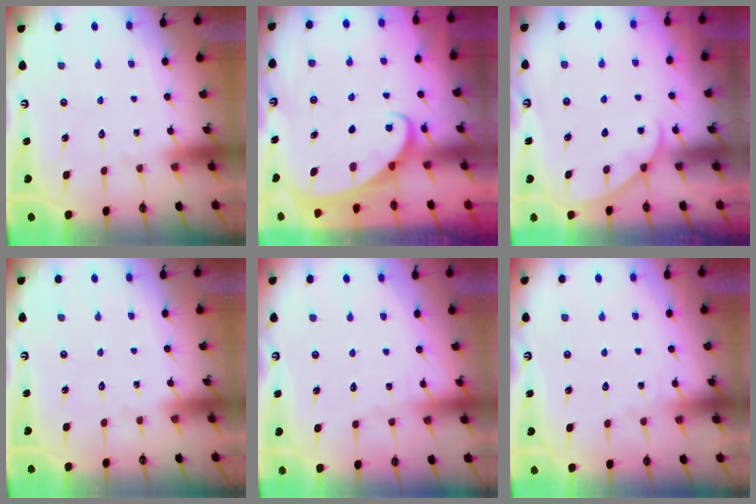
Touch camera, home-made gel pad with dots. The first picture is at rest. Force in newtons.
{"total": 2.0, "press": 2.0, "slide": 0.2}
{"total": 3.6, "press": 3.6, "slide": 0.3}
{"total": 0.0}
{"total": 1.8, "press": 1.8, "slide": 0.2}
{"total": 3.4, "press": 3.4, "slide": 0.4}